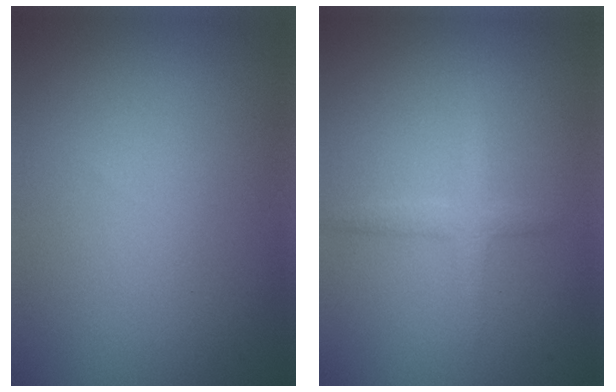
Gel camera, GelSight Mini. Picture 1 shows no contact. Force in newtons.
{"total": 1.9, "press": 1.9, "slide": 0.1}